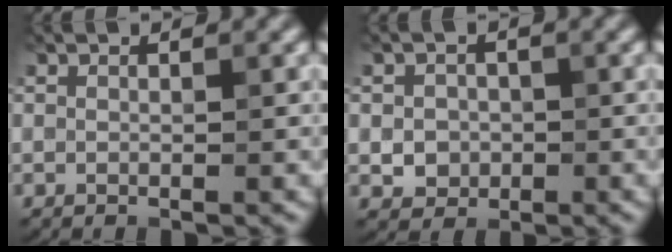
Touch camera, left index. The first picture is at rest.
{"total": 2.4, "force": [-0.3, 2.1, 1.0], "torque": [-0.013, -0.005, -0.007]}